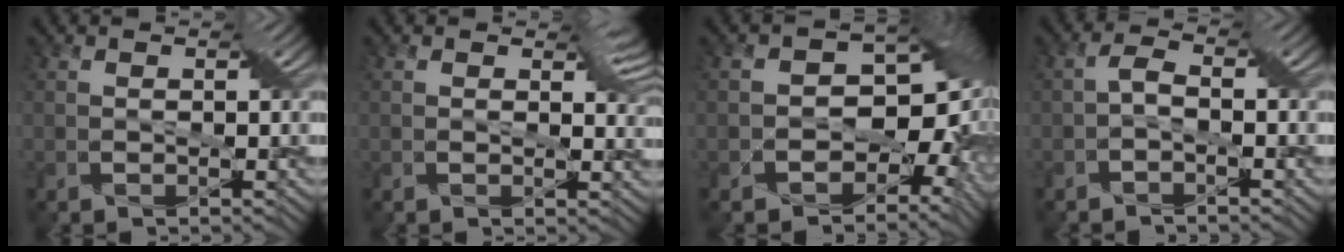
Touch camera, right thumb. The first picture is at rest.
{"total": 1.7, "force": [1.3, 0.6, 0.9], "torque": [-0.018, 0.000, 0.017]}
{"total": 11.6, "force": [-0.5, 7.7, 8.6], "torque": [-0.126, -0.030, 0.016]}
{"total": 1.3, "force": [-0.9, -0.1, 0.9], "torque": [-0.038, 0.004, -0.020]}